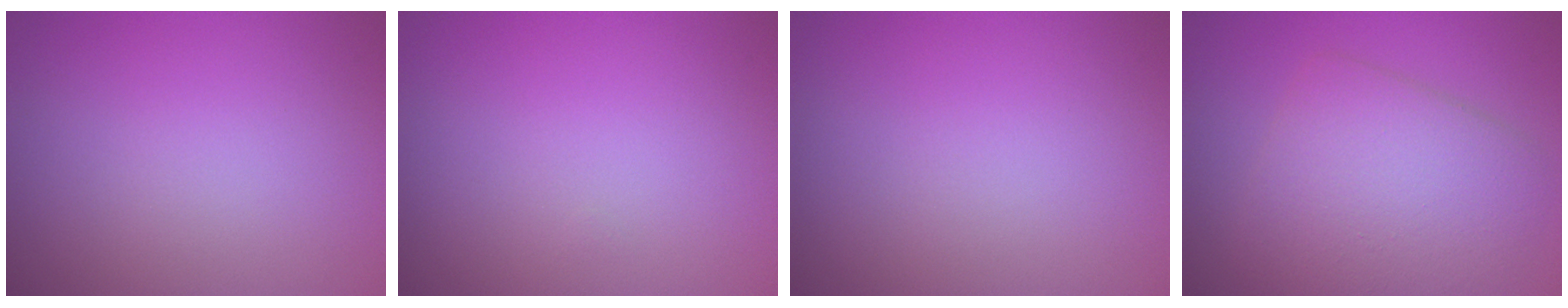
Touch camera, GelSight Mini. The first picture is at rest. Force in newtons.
{"total": 0.0}
{"total": 0.0}
{"total": 6.5, "press": 6.5, "slide": 0.2}